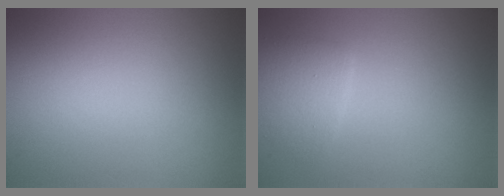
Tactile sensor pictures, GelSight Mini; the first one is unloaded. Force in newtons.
{"total": 1.8, "press": 1.8, "slide": 0.1}